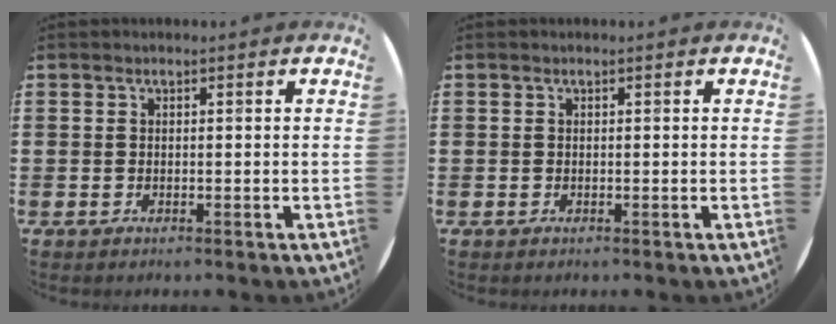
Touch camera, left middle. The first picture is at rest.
{"total": 0.0}